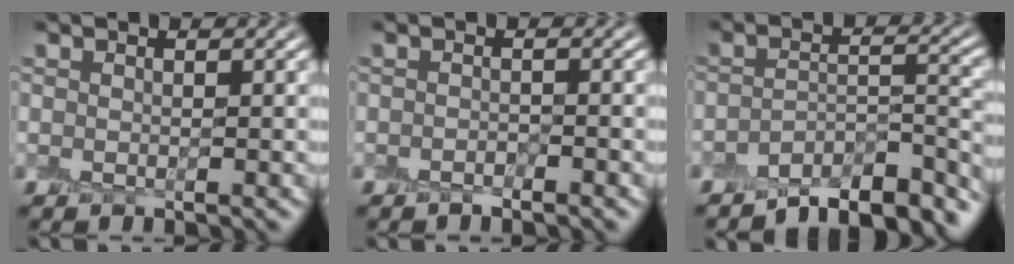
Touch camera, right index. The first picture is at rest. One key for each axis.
{"total": 0.8, "fx": -0.6, "fy": -0.1, "fz": 0.4, "tx": -0.006, "ty": 0.001, "tz": -0.012}
{"total": 7.2, "fx": -5.9, "fy": 1.8, "fz": 3.7, "tx": -0.049, "ty": -0.002, "tz": -0.095}